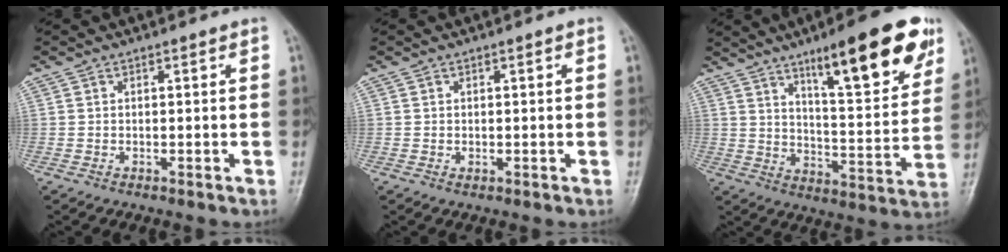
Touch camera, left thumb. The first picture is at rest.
{"total": 0.8, "force": [0.0, 0.5, 0.6], "torque": [-0.009, 0.005, 0.003]}
{"total": 19.6, "force": [11.5, 4.8, 15.1], "torque": [-0.181, -0.052, 0.175]}